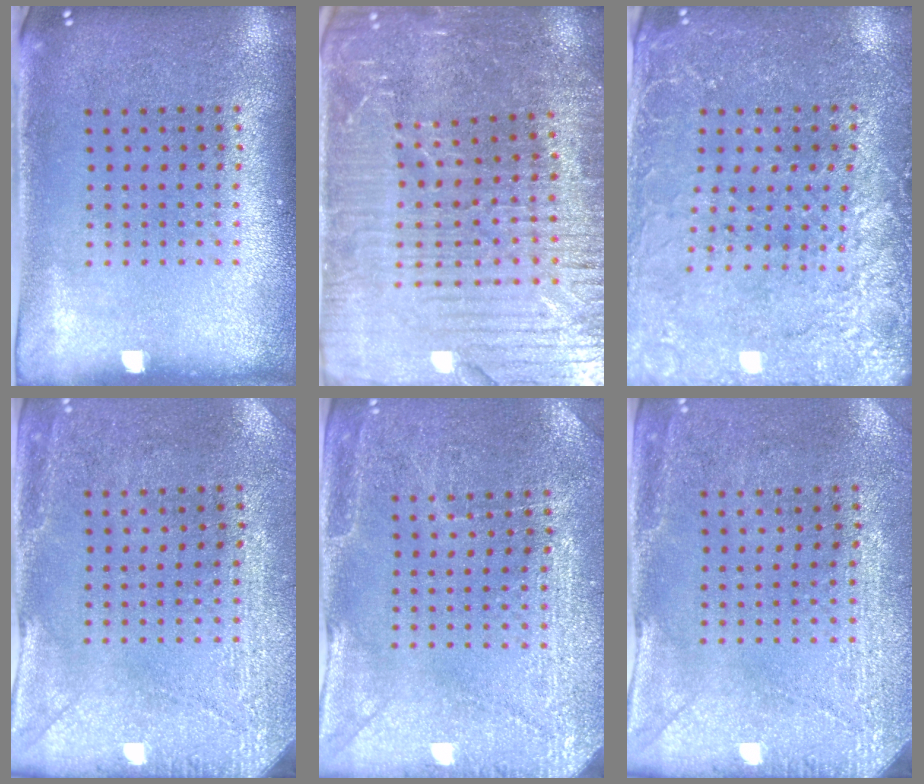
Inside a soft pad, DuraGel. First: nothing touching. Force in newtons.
{"total": 4.4, "press": 4.2, "slide": 1.3}
{"total": 2.7, "press": 2.7, "slide": 0.5}
{"total": 2.9, "press": 2.3, "slide": 1.8}
{"total": 2.9, "press": 2.8, "slide": 0.5}
{"total": 2.9, "press": 2.4, "slide": 1.6}